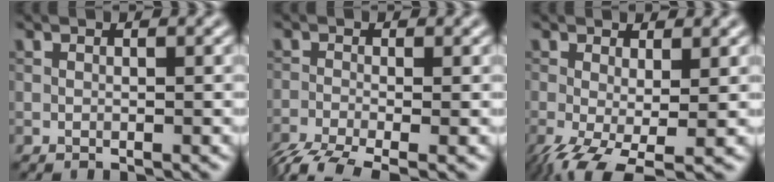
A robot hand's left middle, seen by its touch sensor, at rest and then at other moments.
{"total": 4.7, "force": [-3.5, 1.4, 2.8], "torque": [-0.057, -0.014, -0.072]}
{"total": 5.9, "force": [-2.7, 2.4, 4.6], "torque": [-0.107, -0.022, -0.047]}